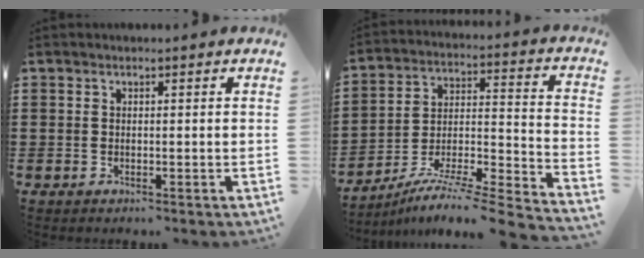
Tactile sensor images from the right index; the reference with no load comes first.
{"total": 7.1, "force": [-6.0, 0.1, 3.8], "torque": [-0.061, -0.007, -0.122]}